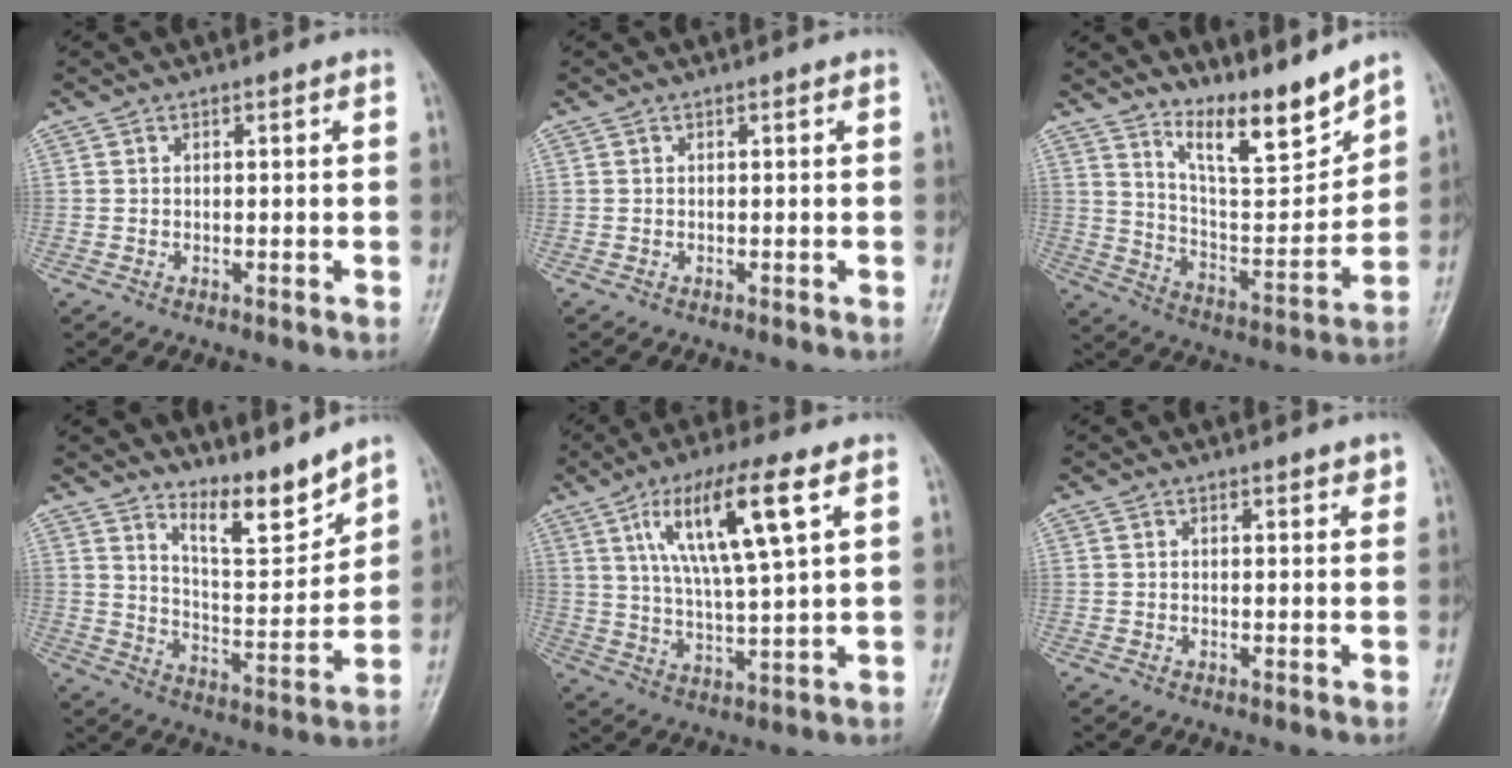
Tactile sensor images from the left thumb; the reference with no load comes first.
{"total": 0.0}
{"total": 12.8, "force": [11.0, 2.0, 6.4], "torque": [-0.079, -0.088, 0.198]}
{"total": 9.7, "force": [8.4, 1.8, 4.5], "torque": [-0.057, -0.079, 0.152]}
{"total": 14.6, "force": [6.2, 2.7, 12.9], "torque": [-0.243, -0.016, 0.114]}
{"total": 1.7, "force": [1.4, 0.6, 0.9], "torque": [-0.005, -0.006, 0.016]}